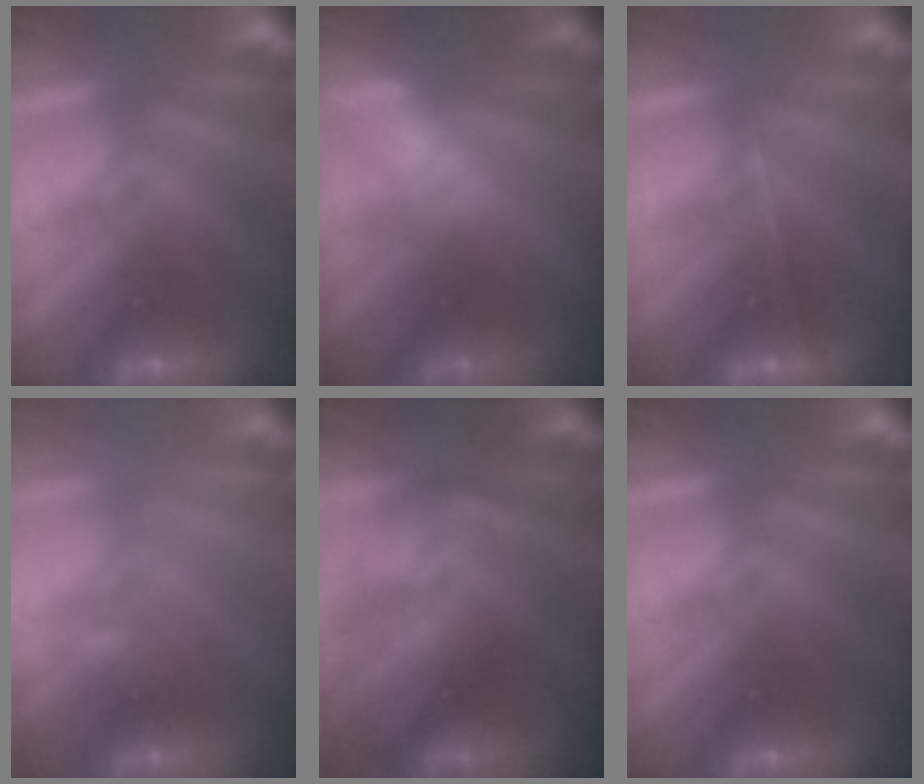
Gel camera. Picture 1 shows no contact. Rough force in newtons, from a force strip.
{"total": 2.6}
{"total": 1.8}
{"total": 2.2}
{"total": 4.2}
{"total": 0.0}